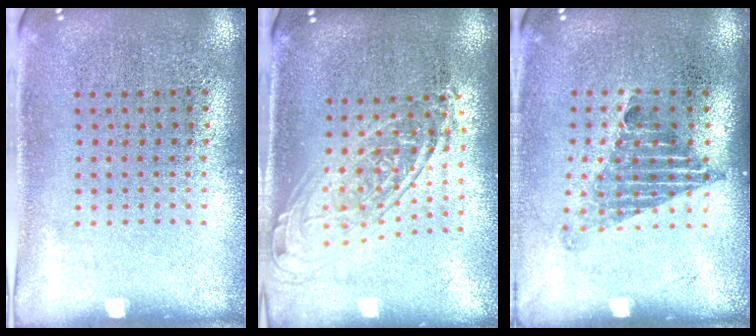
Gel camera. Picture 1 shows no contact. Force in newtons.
{"total": 1.8, "press": 1.4, "slide": 1.0}
{"total": 1.3, "press": 1.0, "slide": 0.9}